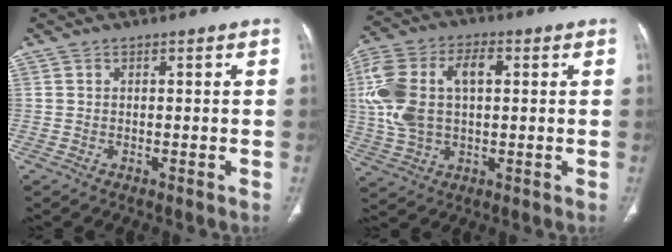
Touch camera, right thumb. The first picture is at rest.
{"total": 16.5, "force": [2.2, 9.8, 13.1], "torque": [-0.285, 0.023, 0.043]}